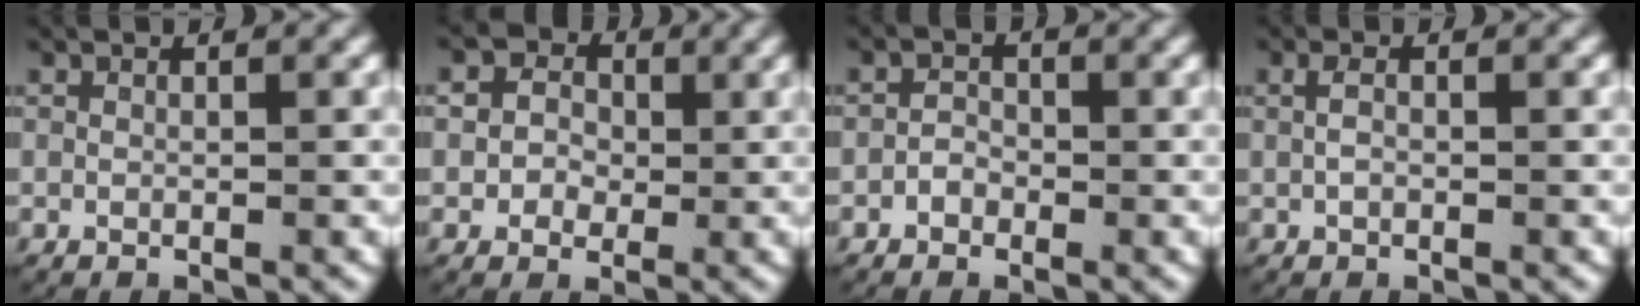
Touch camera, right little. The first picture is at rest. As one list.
[{"total": 4.2, "force": [0.5, 3.8, 1.6], "torque": [-0.019, 0.010, -0.008]}, {"total": 1.4, "force": [-0.7, 1.1, 0.3], "torque": [-0.009, -0.004, -0.016]}, {"total": 1.1, "force": [-0.1, 0.6, 0.9], "torque": [-0.018, 0.000, -0.001]}]